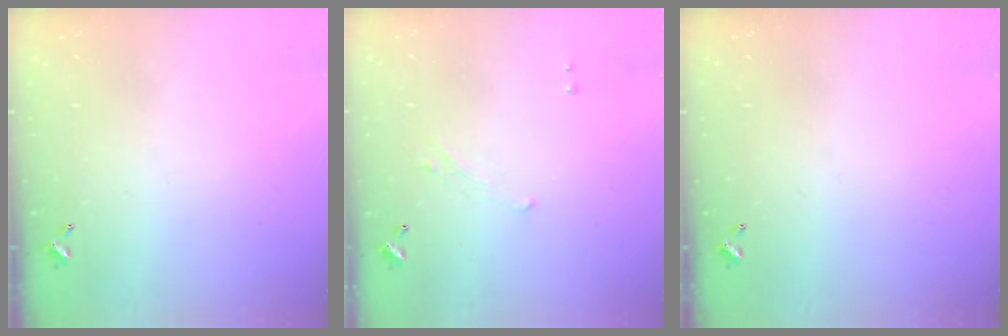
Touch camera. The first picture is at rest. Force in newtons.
{"total": 1.2, "press": 0.9, "slide": 0.8}
{"total": 0.0}